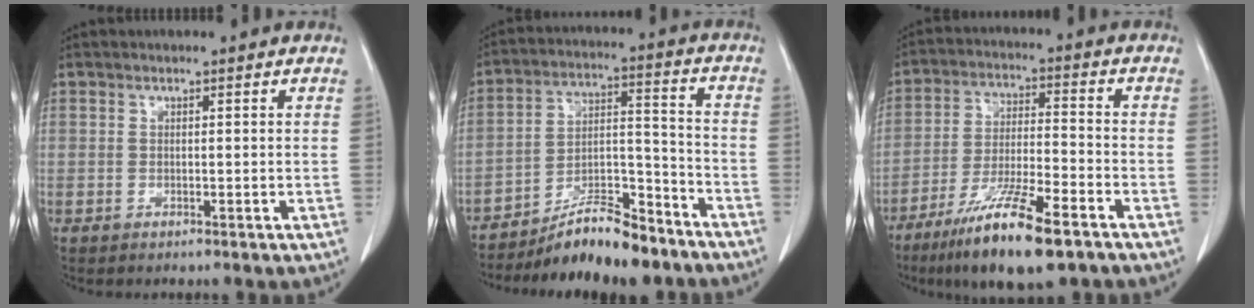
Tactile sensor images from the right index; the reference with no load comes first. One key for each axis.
{"total": 12.4, "fx": -10.5, "fy": 2.7, "fz": 6.0, "tx": -0.091, "ty": 0.024, "tz": -0.178}
{"total": 14.0, "fx": -8.9, "fy": 1.9, "fz": 10.6, "tx": -0.200, "ty": -0.031, "tz": -0.156}